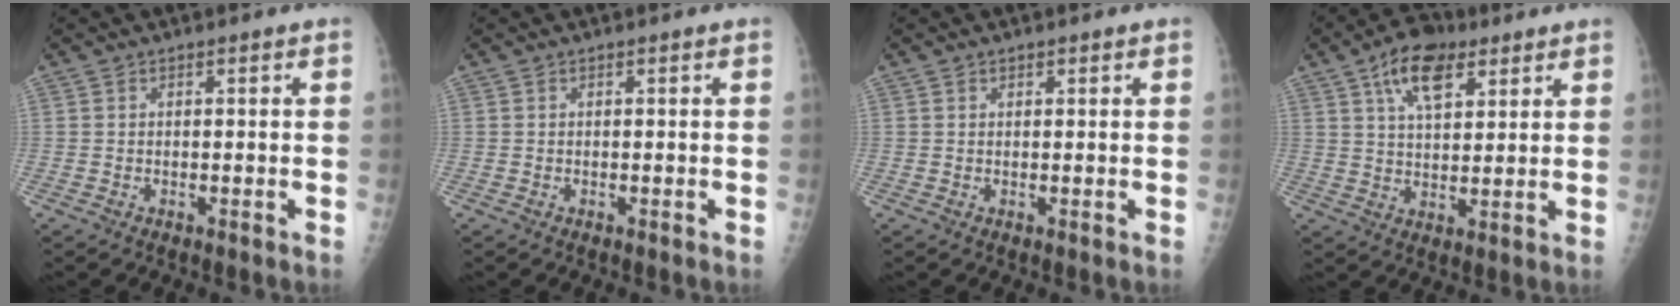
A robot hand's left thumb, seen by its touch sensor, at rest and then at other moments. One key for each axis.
{"total": 0.0}
{"total": 0.7, "fx": 0.5, "fy": 0.4, "fz": 0.2, "tx": 0.004, "ty": -0.002, "tz": 0.004}
{"total": 10.7, "fx": 5.5, "fy": 5.6, "fz": 7.4, "tx": -0.107, "ty": -0.012, "tz": 0.093}